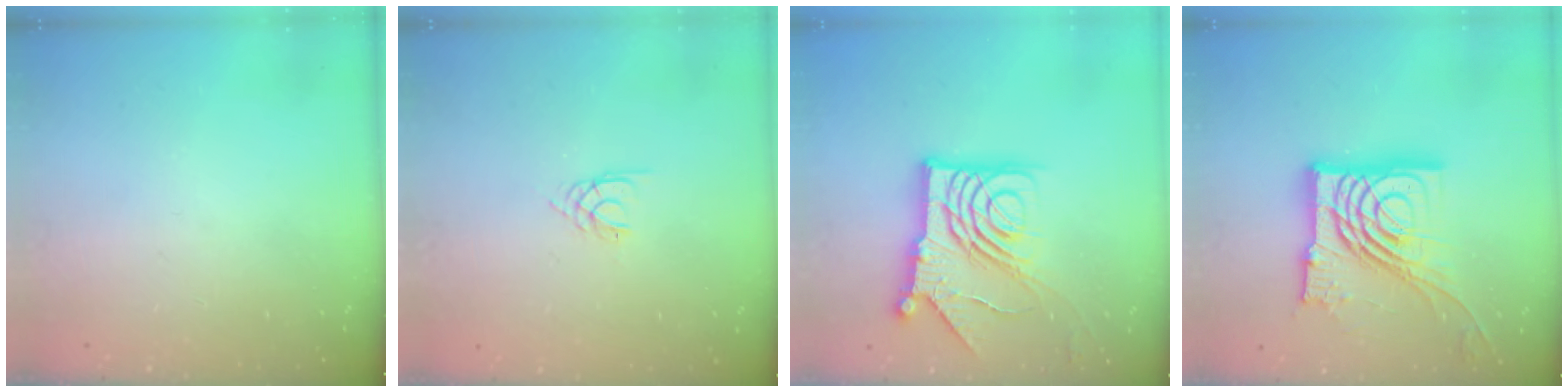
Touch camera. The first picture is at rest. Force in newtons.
{"total": 1.6, "press": 1.6, "slide": 0.3}
{"total": 17.5, "press": 17.4, "slide": 1.9}
{"total": 23.8, "press": 23.6, "slide": 2.4}